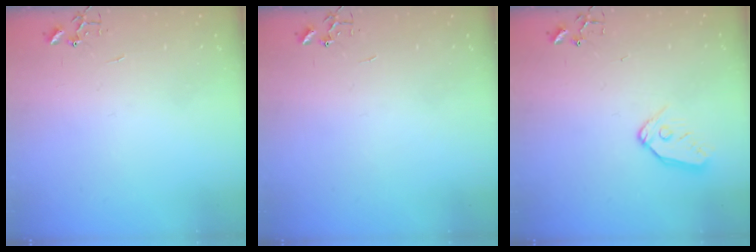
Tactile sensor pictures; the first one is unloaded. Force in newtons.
{"total": 0.0}
{"total": 10.0, "press": 9.9, "slide": 1.1}